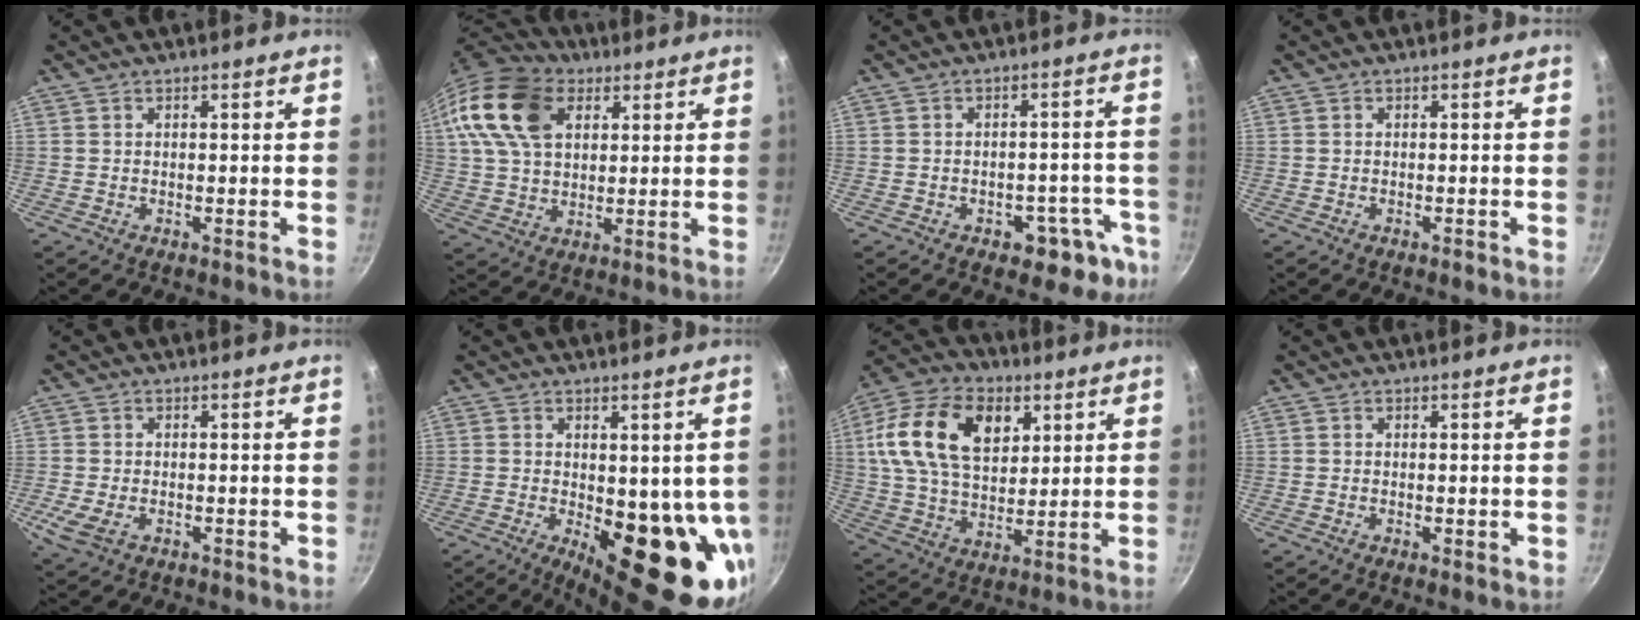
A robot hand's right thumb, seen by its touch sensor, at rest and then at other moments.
{"total": 18.1, "force": [6.9, 12.0, 11.7], "torque": [-0.214, 0.004, 0.119]}
{"total": 8.8, "force": [-4.8, 5.5, 4.9], "torque": [-0.010, 0.046, -0.042]}
{"total": 0.8, "force": [-0.5, 0.3, 0.5], "torque": [-0.010, 0.003, -0.009]}
{"total": 4.4, "force": [-1.2, 2.8, 3.2], "torque": [-0.060, -0.009, -0.022]}
{"total": 18.1, "force": [-2.5, 8.0, 16.1], "torque": [-0.162, -0.032, -0.019]}
{"total": 19.9, "force": [6.3, 13.1, 13.6], "torque": [-0.229, -0.004, 0.102]}
{"total": 1.2, "force": [-0.2, 0.5, 1.0], "torque": [-0.014, -0.002, -0.003]}